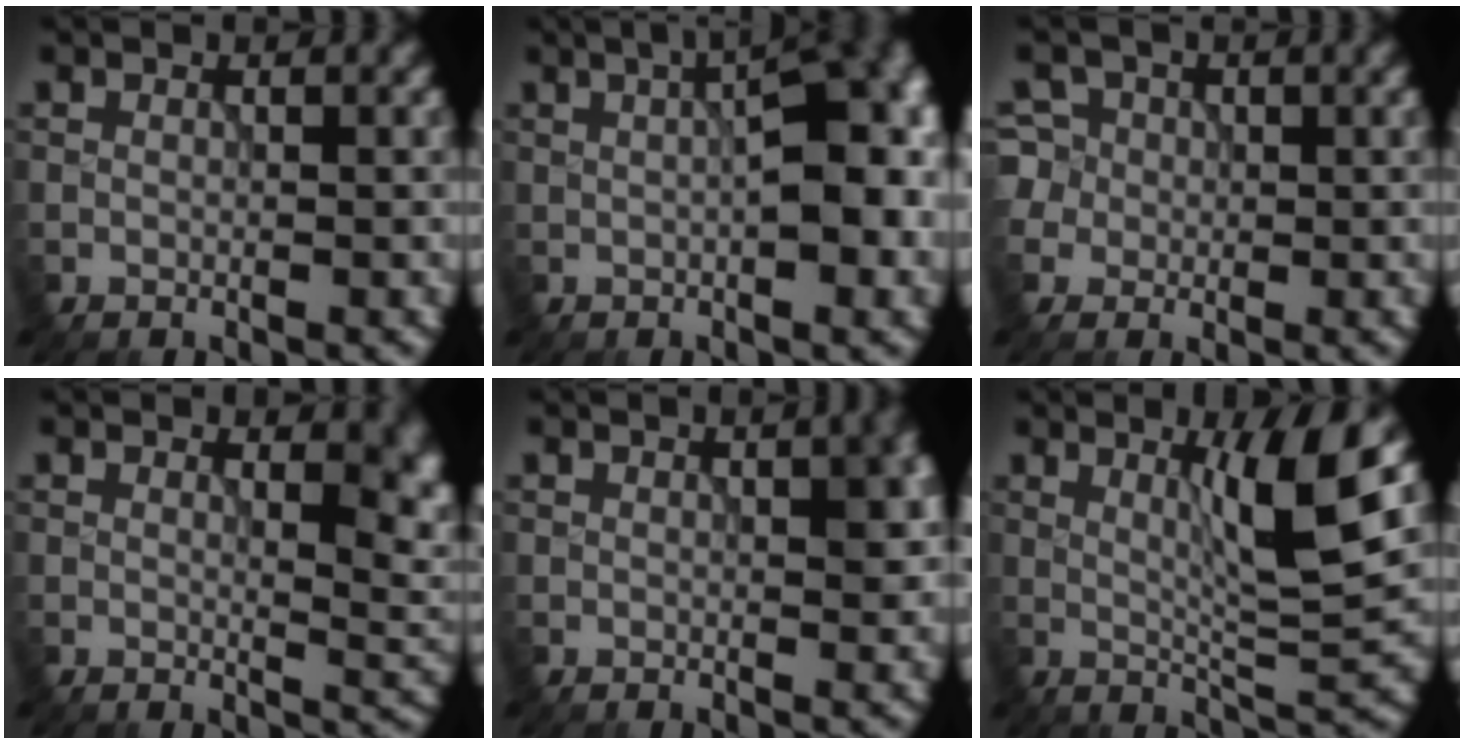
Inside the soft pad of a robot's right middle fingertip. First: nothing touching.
{"total": 12.0, "force": [1.4, 5.0, 10.8], "torque": [-0.082, 0.036, 0.001]}
{"total": 4.0, "force": [0.2, 3.9, 0.9], "torque": [-0.008, 0.028, -0.016]}
{"total": 6.4, "force": [2.8, 2.6, 5.1], "torque": [-0.033, 0.002, 0.043]}
{"total": 3.6, "force": [0.6, 1.5, 3.3], "torque": [-0.034, 0.006, 0.009]}
{"total": 6.0, "force": [2.0, 0.2, 5.6], "torque": [-0.099, -0.006, 0.040]}